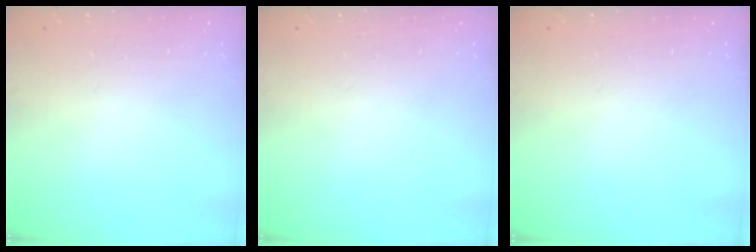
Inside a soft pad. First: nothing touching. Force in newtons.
{"total": 0.0}
{"total": 0.0}